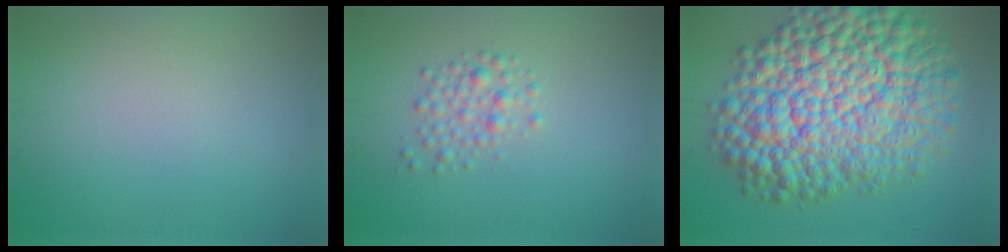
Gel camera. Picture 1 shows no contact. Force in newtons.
{"total": 2.1, "press": 2.1, "slide": 0.1}
{"total": 17.5, "press": 17.5, "slide": 0.6}